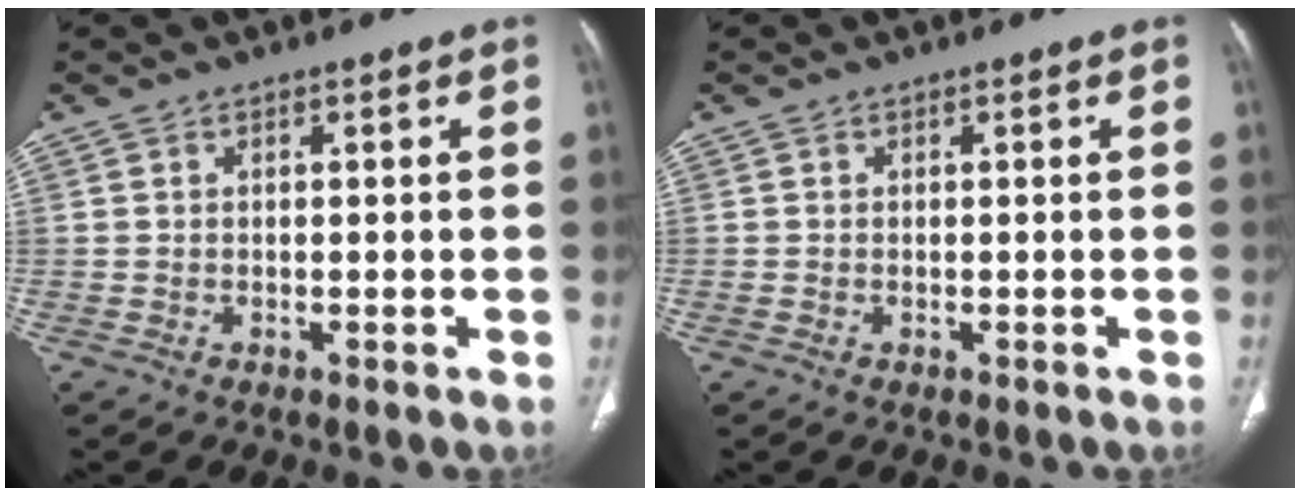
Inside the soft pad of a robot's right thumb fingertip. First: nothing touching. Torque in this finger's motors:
{"motor_torque": [-0.29, 0.02, -0.33, 0.15, -0.04]}